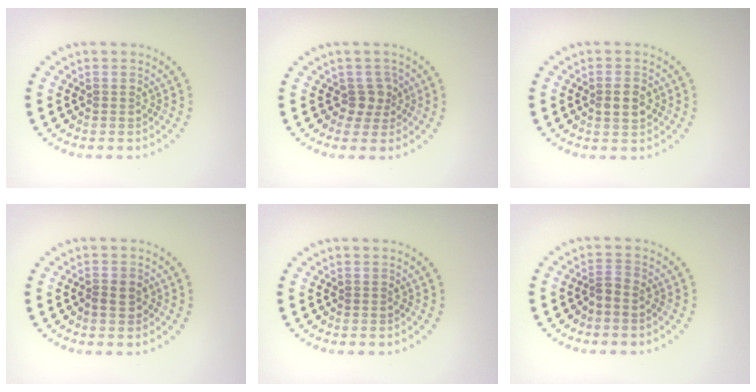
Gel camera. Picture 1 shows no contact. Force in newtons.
{"total": 1.8, "press": 1.3, "slide": 1.2}
{"total": 2.7, "press": 2.7, "slide": 0.1}
{"total": 1.5, "press": 1.4, "slide": 0.3}
{"total": 0.0}
{"total": 1.2, "press": 0.9, "slide": 0.8}